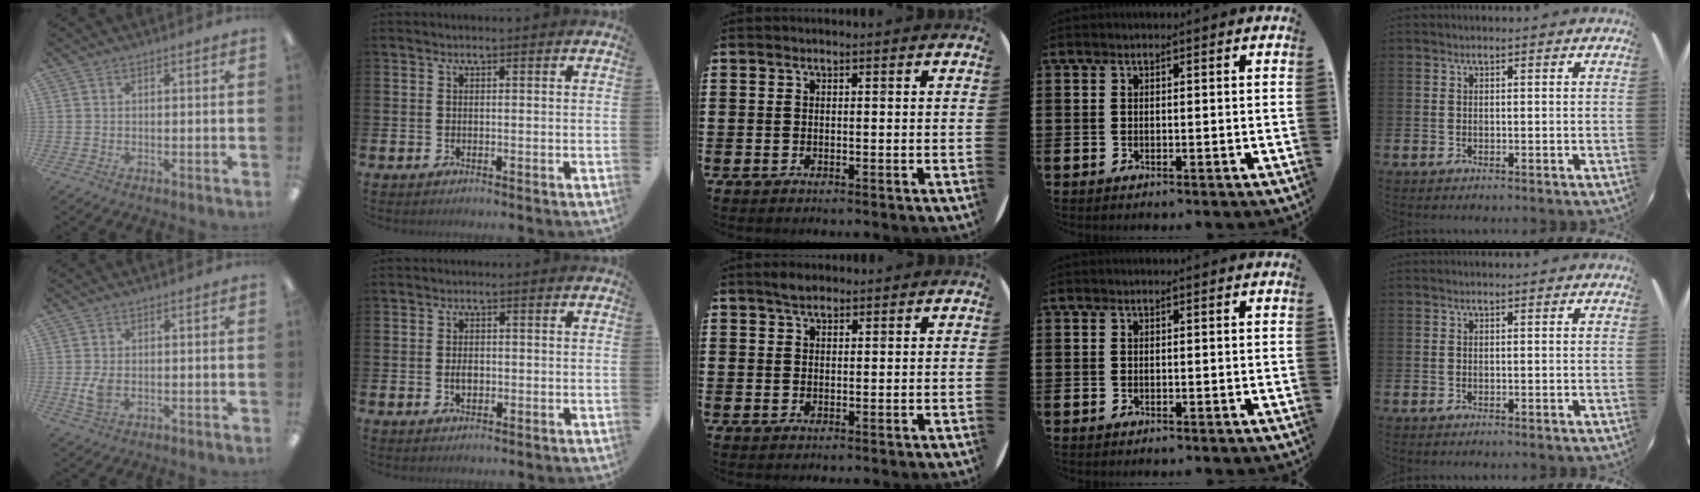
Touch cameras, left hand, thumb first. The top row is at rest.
{"thumb": {"total": 4.1, "force": [-0.2, 2.6, 3.1], "torque": [-0.061, -0.009, -0.010]}, "index": {"total": 2.0, "force": [-0.2, 1.2, 1.5], "torque": [-0.019, 0.000, -0.006]}, "middle": {"total": 1.8, "force": [1.6, 0.6, 0.6], "torque": [-0.005, 0.002, 0.028]}}